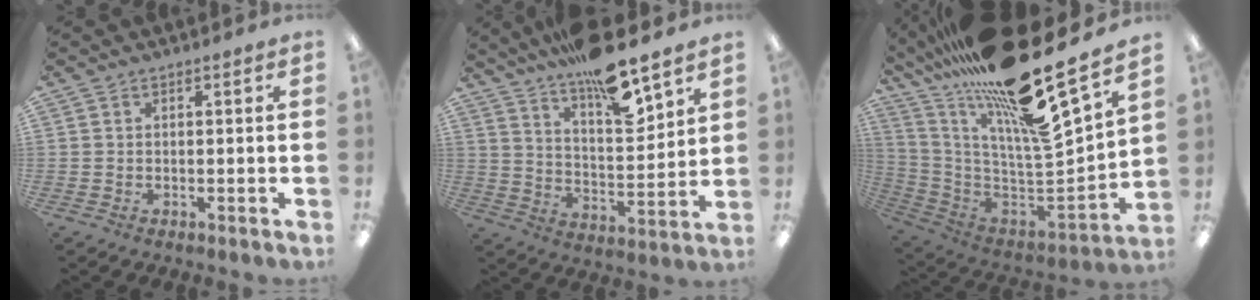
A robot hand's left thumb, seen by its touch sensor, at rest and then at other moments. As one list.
[{"total": 14.5, "force": [12.1, 2.7, 7.5], "torque": [-0.125, -0.085, 0.207]}, {"total": 23.6, "force": [16.3, 3.4, 16.7], "torque": [-0.267, -0.141, 0.261]}]